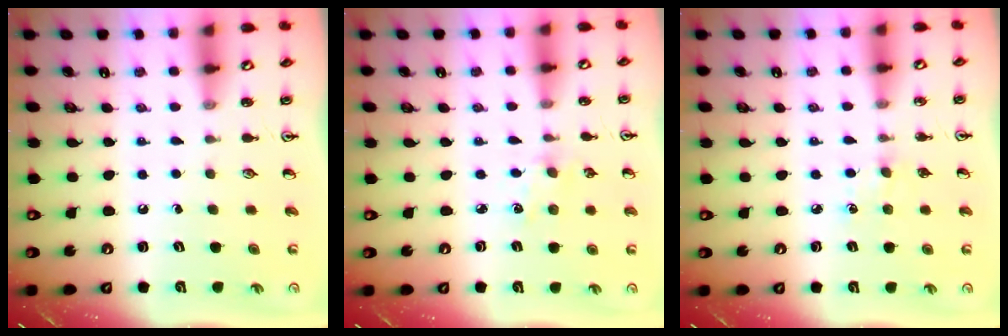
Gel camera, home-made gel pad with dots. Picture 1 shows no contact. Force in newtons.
{"total": 2.6, "press": 2.5, "slide": 0.4}
{"total": 3.5, "press": 3.4, "slide": 0.5}